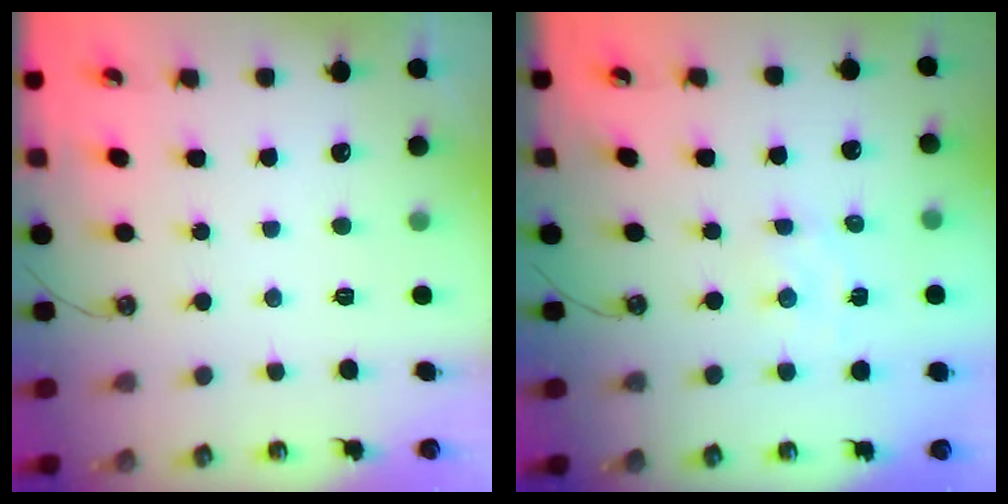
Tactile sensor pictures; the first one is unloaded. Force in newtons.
{"total": 1.6, "press": 1.6, "slide": 0.2}